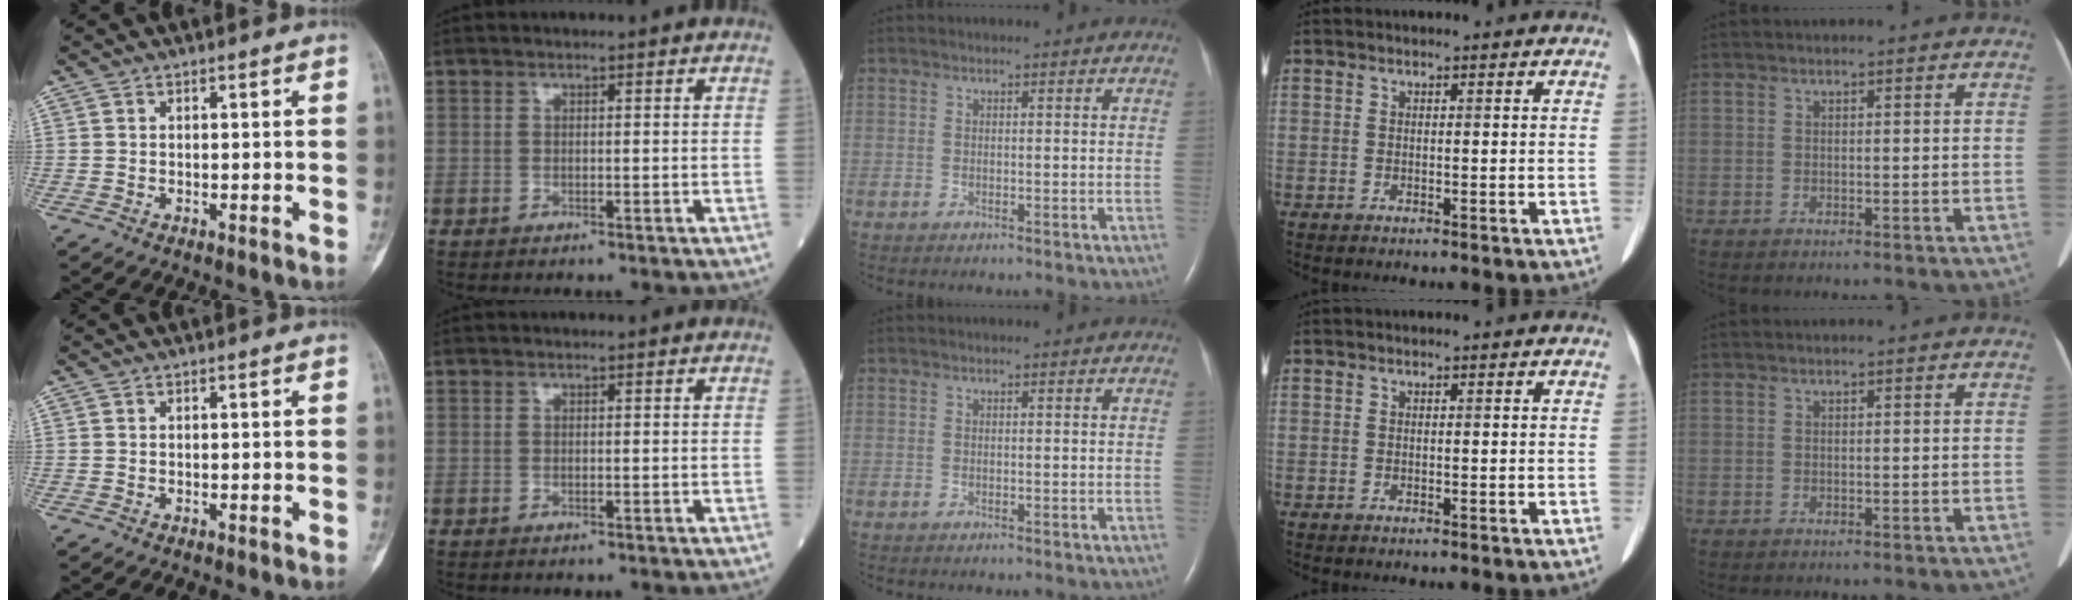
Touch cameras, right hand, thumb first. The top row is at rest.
{}